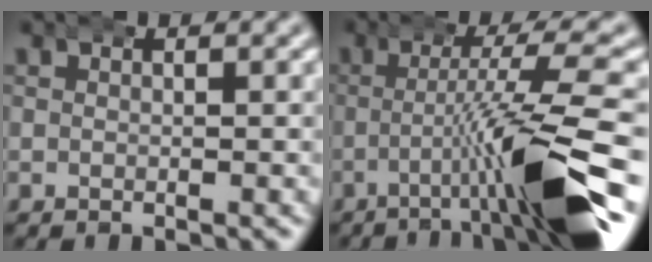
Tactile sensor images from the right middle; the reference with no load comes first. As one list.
[{"total": 9.8, "force": [-2.5, 0.9, 9.5], "torque": [-0.142, -0.004, -0.038]}]